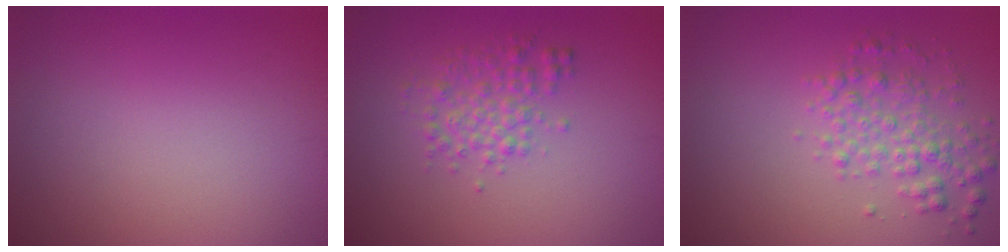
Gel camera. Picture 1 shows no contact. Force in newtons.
{"total": 2.5, "press": 2.5, "slide": 0.0}
{"total": 3.0, "press": 3.0, "slide": 0.0}